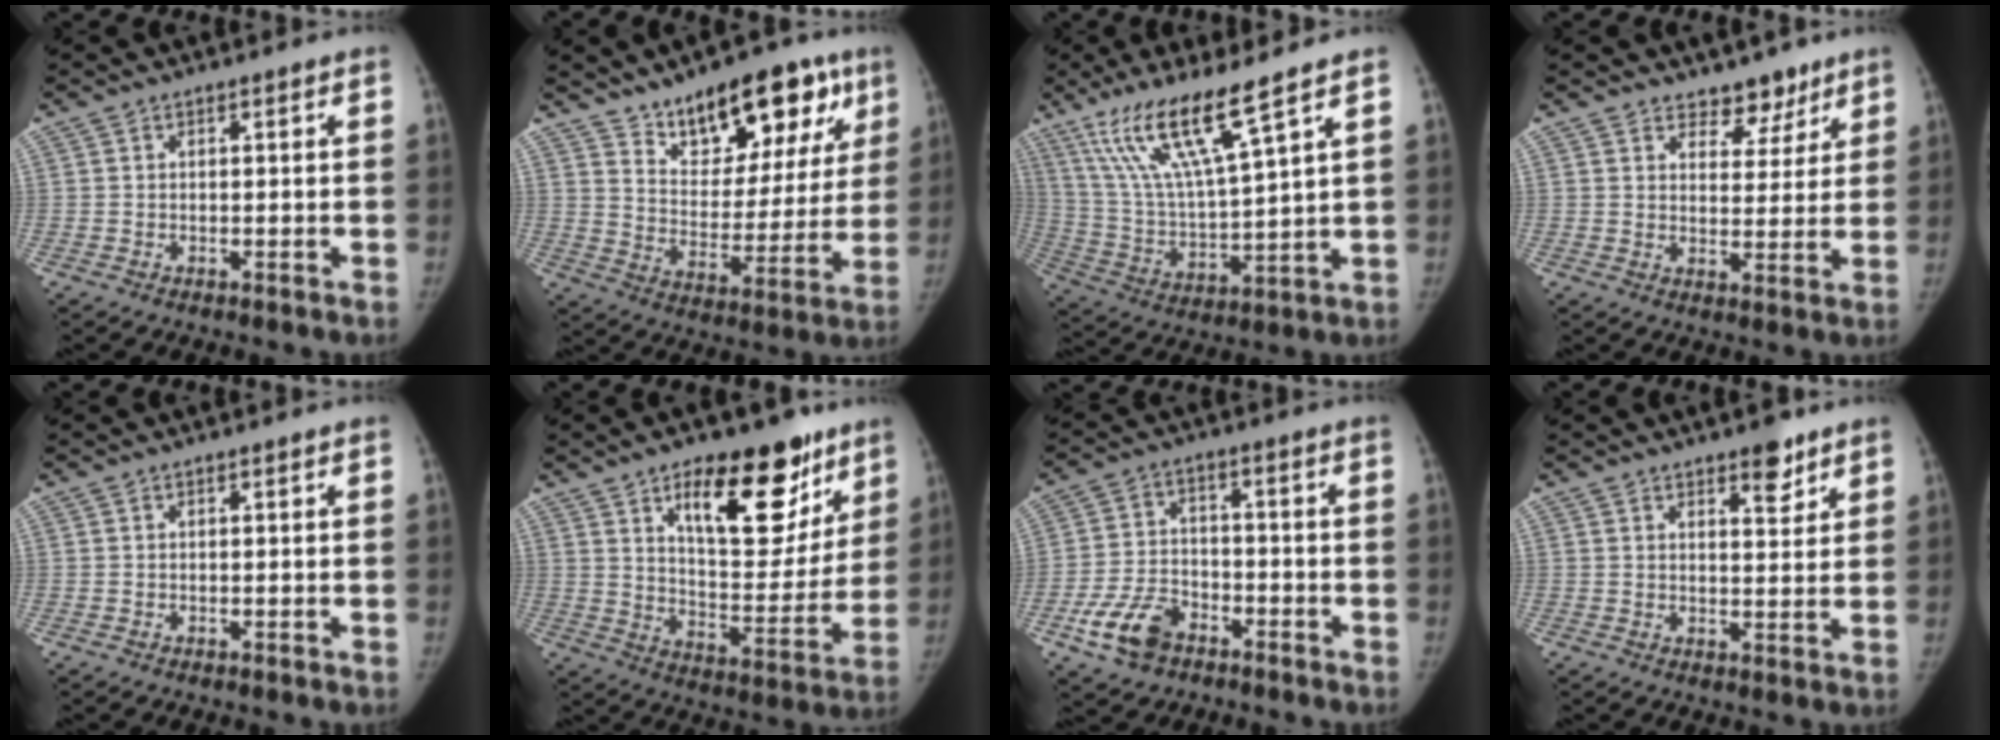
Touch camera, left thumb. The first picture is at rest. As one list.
[{"total": 19.6, "force": [12.3, 9.5, 11.9], "torque": [-0.115, -0.051, 0.193]}, {"total": 15.3, "force": [9.9, 1.4, 11.6], "torque": [-0.229, -0.049, 0.202]}, {"total": 5.9, "force": [4.5, 3.5, 1.6], "torque": [0.016, -0.029, 0.069]}, {"total": 0.0}, {"total": 21.4, "force": [12.0, 9.8, 14.7], "torque": [-0.149, -0.058, 0.185]}, {"total": 9.5, "force": [-5.3, 6.0, 5.1], "torque": [-0.090, 0.022, -0.098]}, {"total": 5.1, "force": [3.5, 2.0, 3.1], "torque": [-0.024, -0.022, 0.049]}]